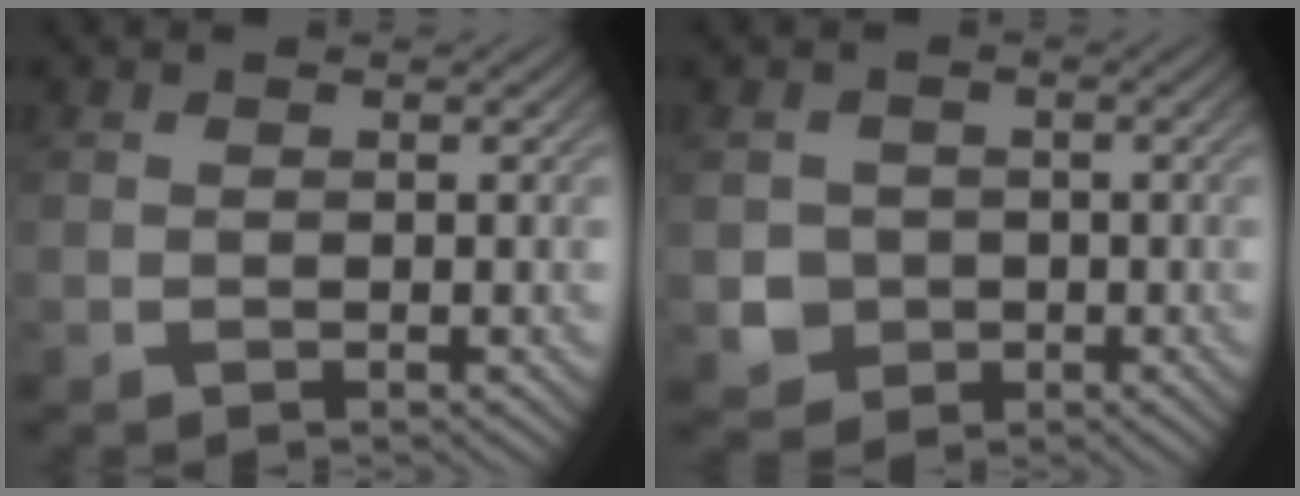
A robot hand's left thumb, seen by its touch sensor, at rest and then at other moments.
{"total": 3.4, "force": [-0.6, 3.2, 1.0], "torque": [-0.024, -0.004, -0.016]}